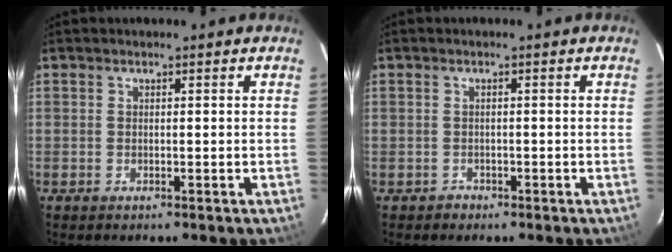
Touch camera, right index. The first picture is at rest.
{"total": 1.5, "force": [-0.8, 1.3, -0.1], "torque": [0.002, 0.006, -0.010]}